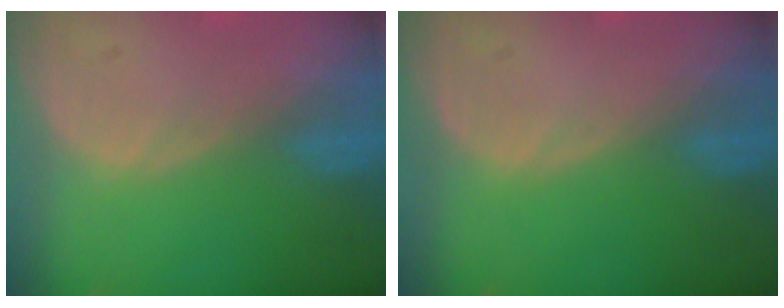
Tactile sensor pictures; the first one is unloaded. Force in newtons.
{"total": 0.0}